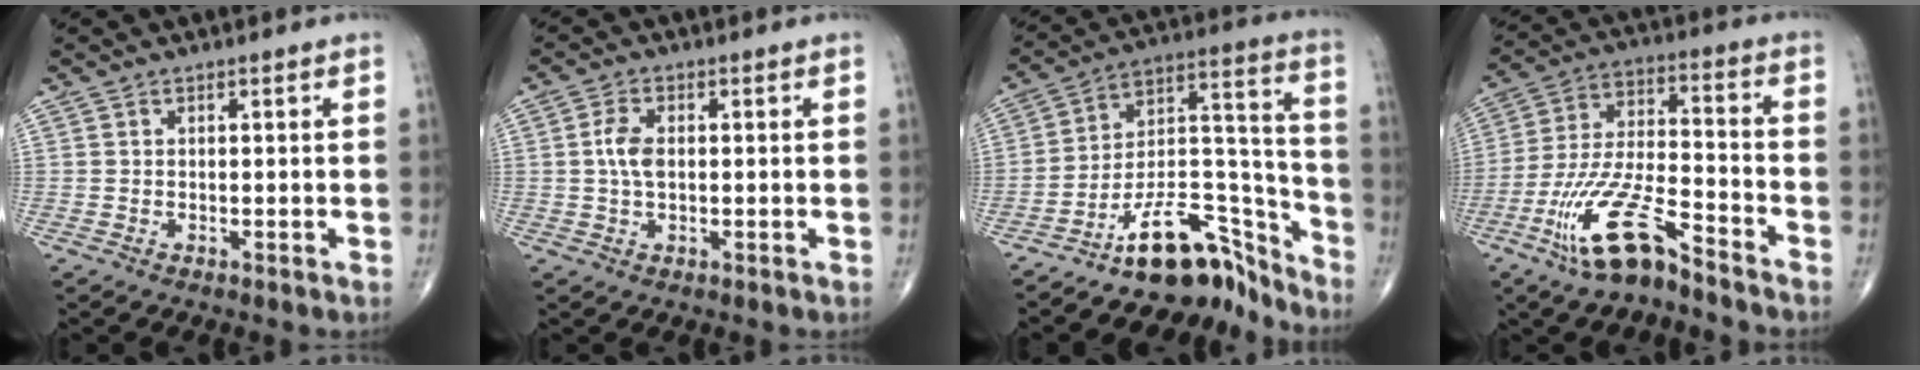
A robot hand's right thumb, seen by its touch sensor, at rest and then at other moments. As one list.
[{"total": 4.2, "force": [0.3, 2.3, 3.5], "torque": [-0.075, 0.002, 0.003]}, {"total": 16.4, "force": [-13.4, 6.2, 7.0], "torque": [-0.070, 0.144, -0.224]}, {"total": 15.0, "force": [-9.8, 4.1, 10.6], "torque": [-0.217, 0.062, -0.186]}]